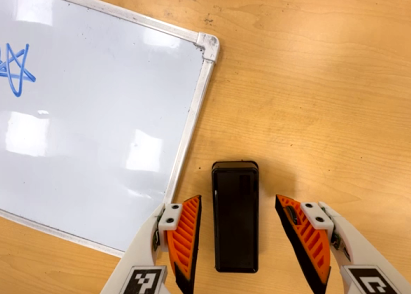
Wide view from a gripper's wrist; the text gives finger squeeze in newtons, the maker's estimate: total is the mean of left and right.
{"total": 0.0}